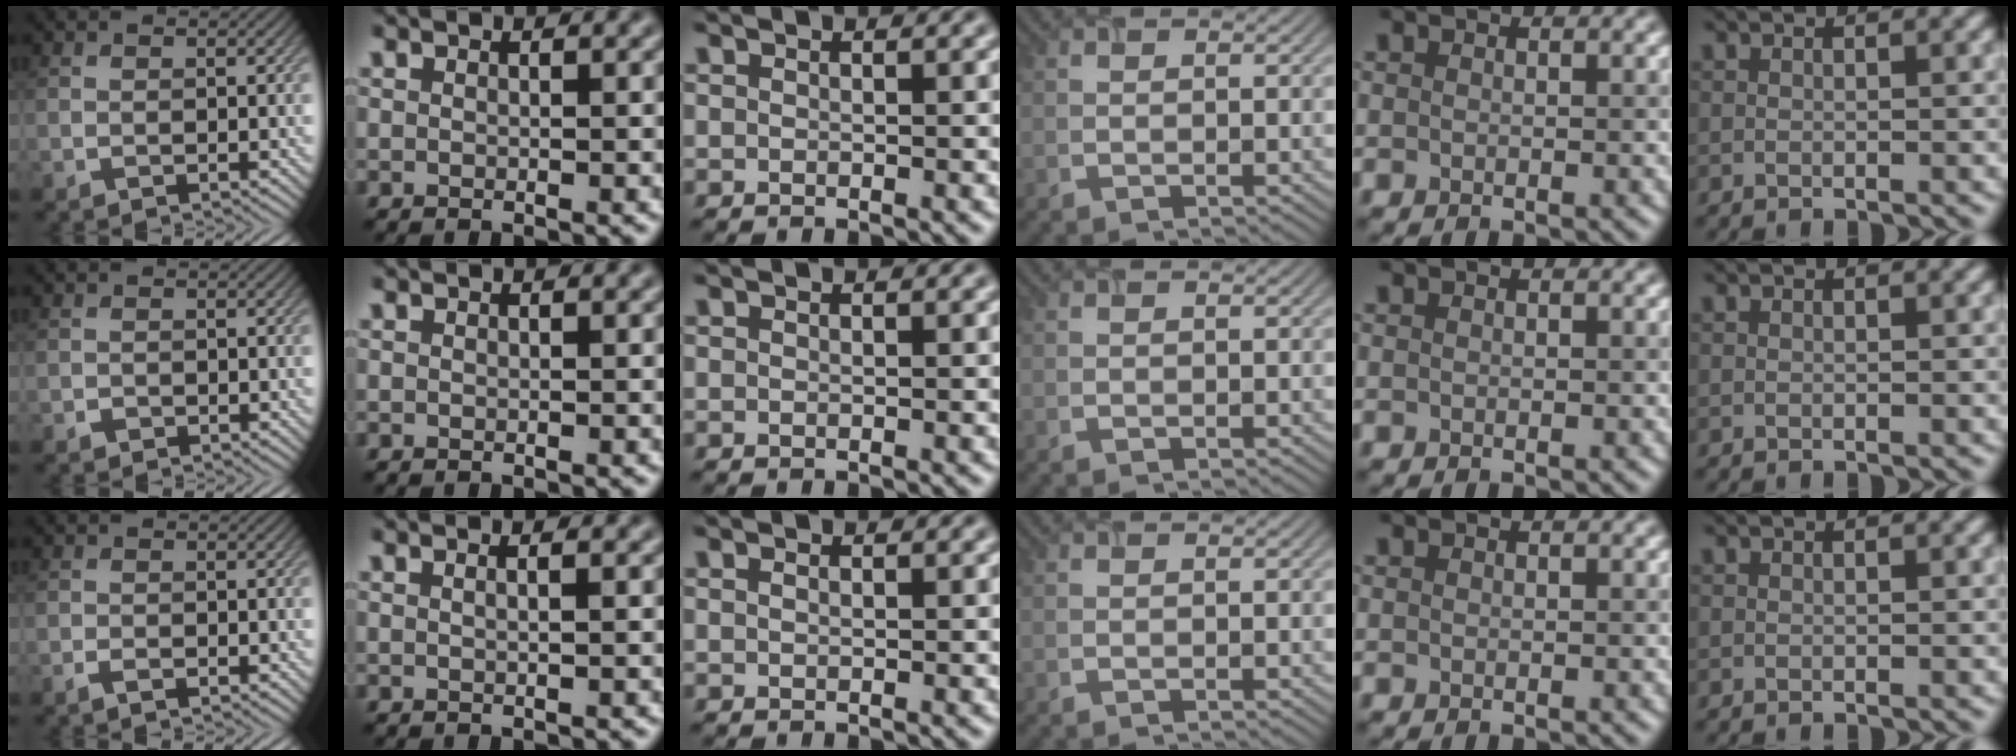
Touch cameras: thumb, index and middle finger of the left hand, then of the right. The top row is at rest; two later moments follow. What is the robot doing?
{"motion": "lift_and_place", "object": "timer"}